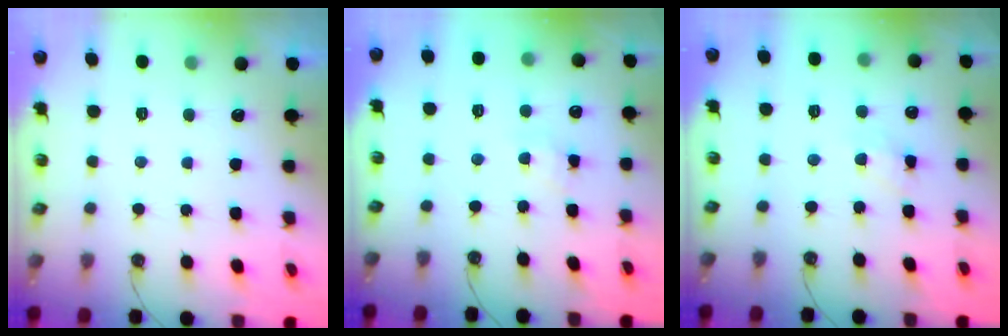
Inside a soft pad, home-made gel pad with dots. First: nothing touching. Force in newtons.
{"total": 3.7, "press": 3.7, "slide": 0.6}
{"total": 4.6, "press": 4.6, "slide": 0.3}